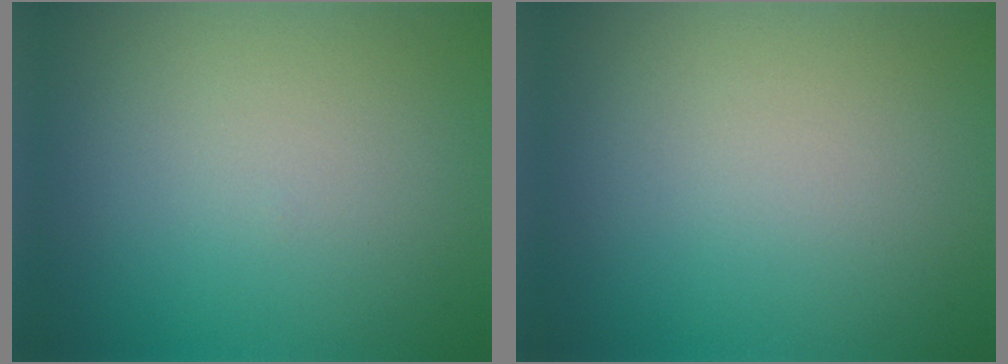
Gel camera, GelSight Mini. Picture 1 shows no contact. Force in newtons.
{"total": 0.0}